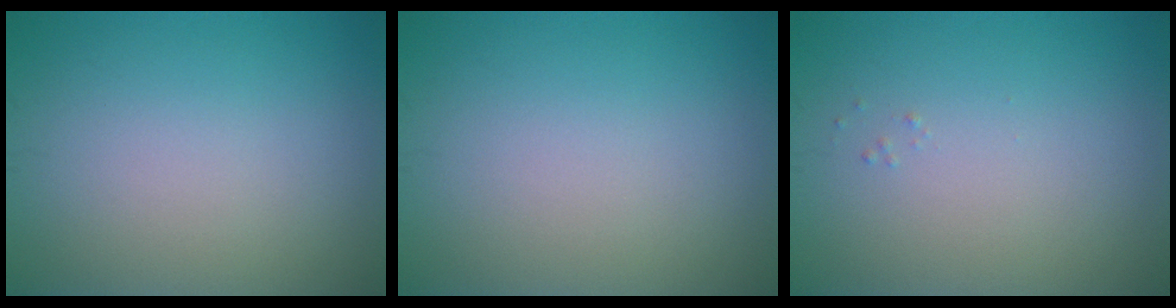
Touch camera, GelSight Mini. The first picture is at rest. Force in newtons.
{"total": 0.0}
{"total": 0.0}